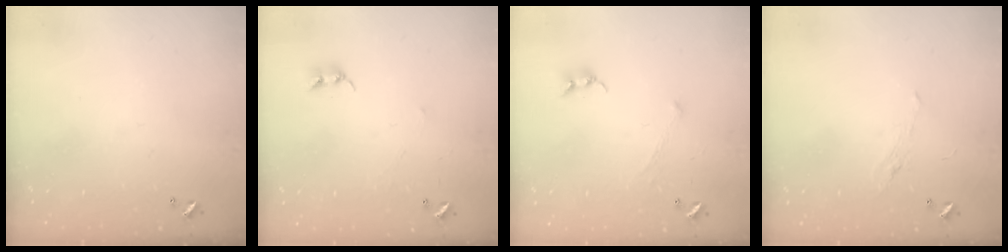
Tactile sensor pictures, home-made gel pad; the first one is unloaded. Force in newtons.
{"total": 2.4, "press": 2.4, "slide": 0.2}
{"total": 0.6, "press": 0.6, "slide": 0.3}
{"total": 2.2, "press": 2.1, "slide": 0.8}